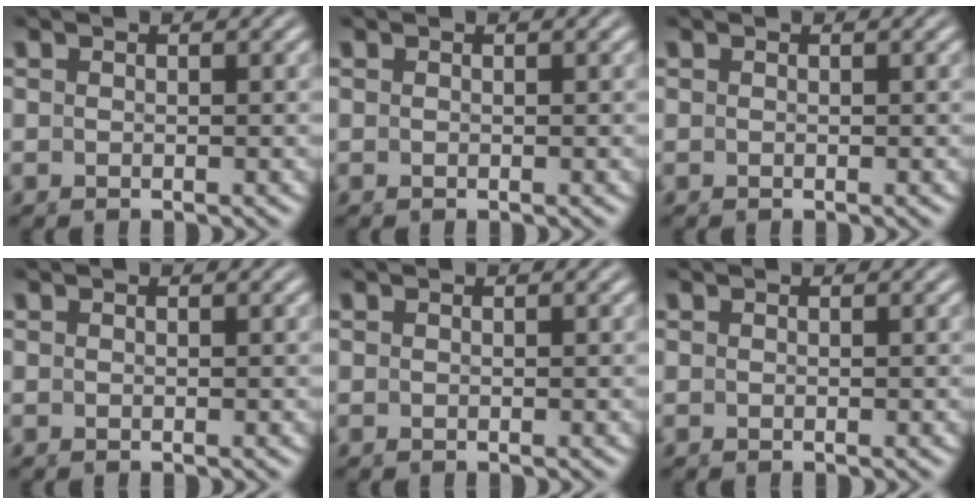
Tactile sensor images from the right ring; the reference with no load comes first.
{"total": 0.0}
{"total": 0.0}
{"total": 0.0}
{"total": 0.0}
{"total": 0.0}